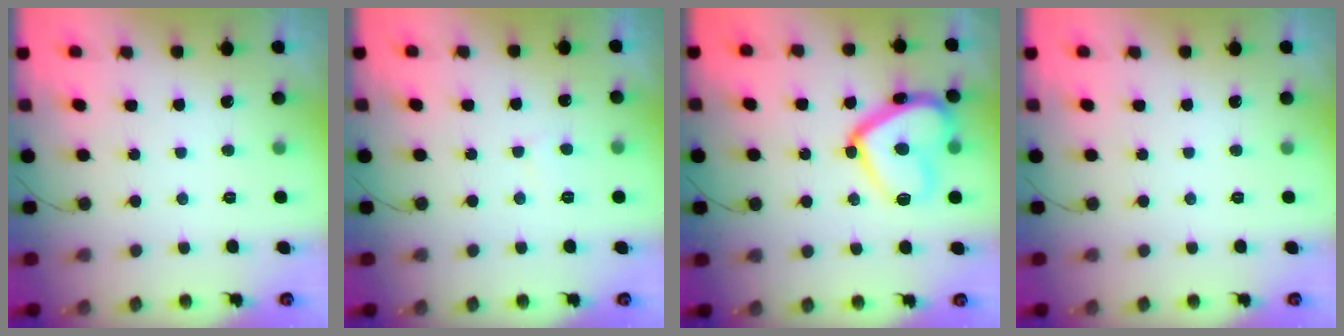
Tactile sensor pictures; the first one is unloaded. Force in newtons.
{"total": 2.7, "press": 2.7, "slide": 0.3}
{"total": 18.3, "press": 18.2, "slide": 1.5}
{"total": 0.0}